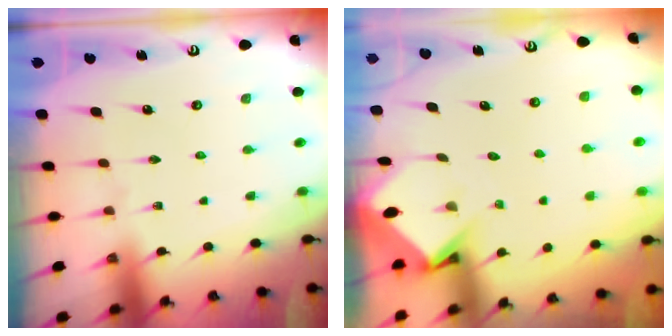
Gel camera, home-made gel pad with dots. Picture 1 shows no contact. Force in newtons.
{"total": 3.6, "press": 3.5, "slide": 0.2}